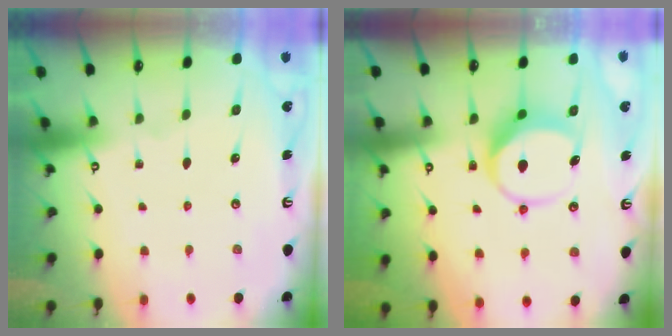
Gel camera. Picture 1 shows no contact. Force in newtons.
{"total": 8.0, "press": 7.9, "slide": 1.0}